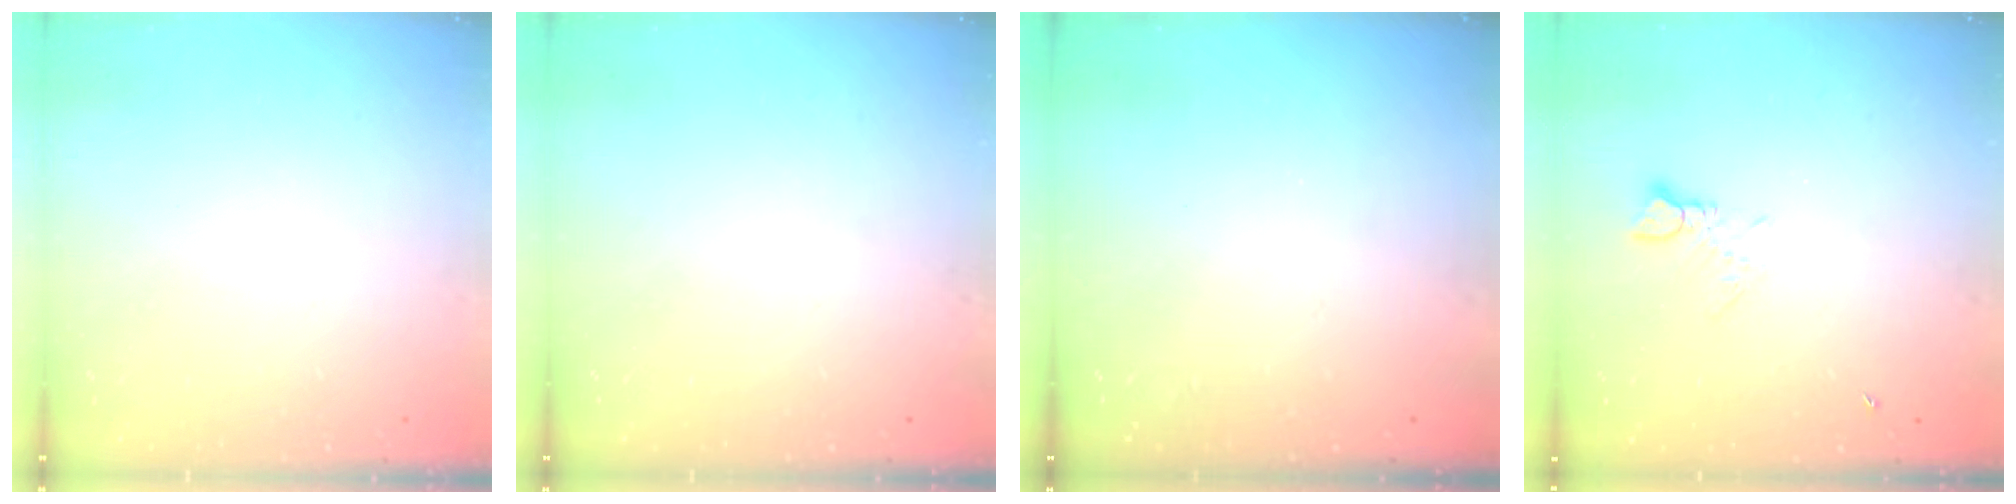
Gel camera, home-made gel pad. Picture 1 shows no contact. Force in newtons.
{"total": 0.0}
{"total": 0.0}
{"total": 3.9, "press": 3.9, "slide": 0.6}